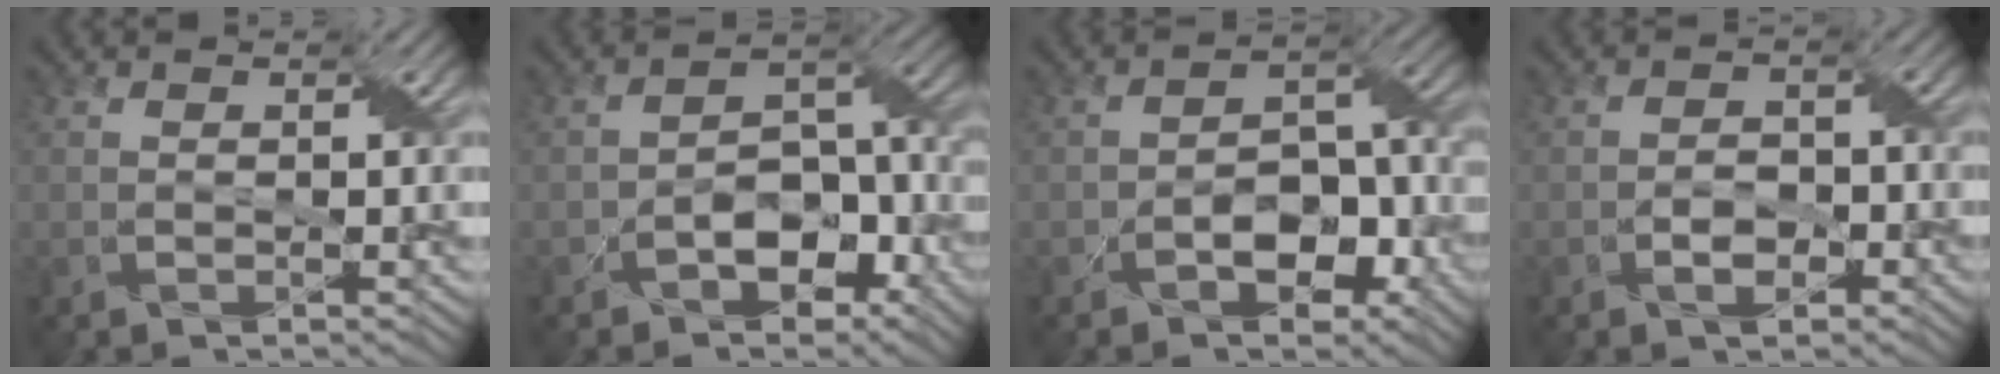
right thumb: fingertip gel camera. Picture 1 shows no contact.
{"total": 7.5, "force": [-3.6, 4.6, 4.7], "torque": [-0.070, 0.000, -0.063]}
{"total": 6.6, "force": [-2.9, 4.0, 4.4], "torque": [-0.063, 0.003, -0.050]}
{"total": 3.1, "force": [-1.5, 1.9, 2.0], "torque": [-0.034, 0.002, -0.025]}